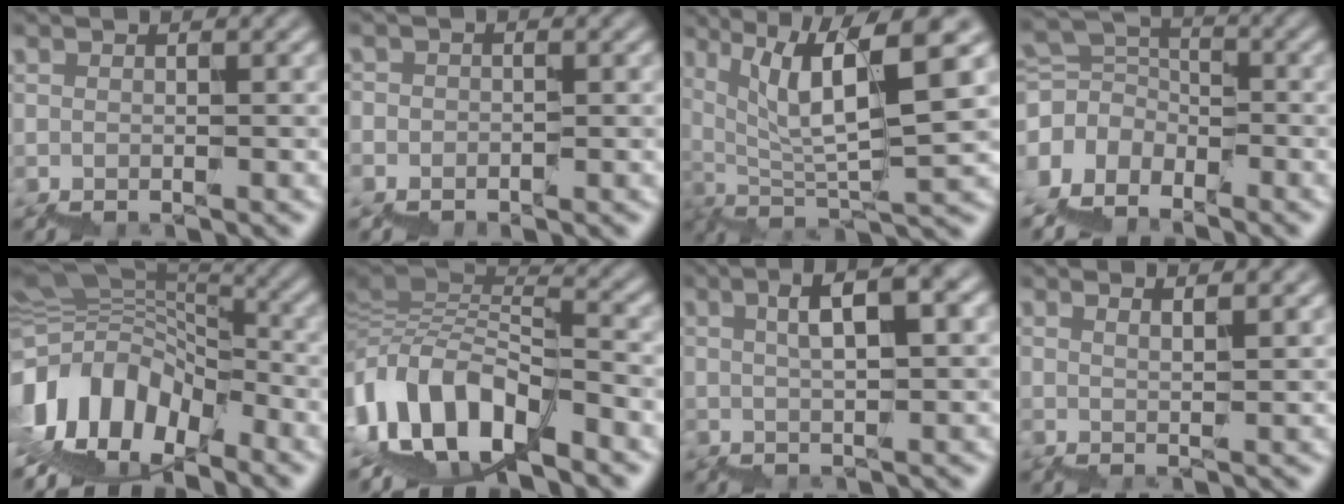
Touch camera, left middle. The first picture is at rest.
{"total": 0.9, "force": [-0.3, 0.0, -0.8], "torque": [0.003, 0.008, -0.008]}
{"total": 8.3, "force": [4.5, 1.6, 6.7], "torque": [-0.100, 0.020, 0.081]}
{"total": 4.6, "force": [-2.9, 3.1, 1.6], "torque": [-0.041, 0.011, -0.063]}
{"total": 9.8, "force": [-3.6, 6.3, 6.6], "torque": [-0.132, 0.030, -0.073]}
{"total": 9.5, "force": [-4.4, 4.7, 7.0], "torque": [-0.129, 0.024, -0.080]}
{"total": 4.8, "force": [2.4, 1.0, 4.0], "torque": [-0.053, 0.021, 0.040]}
{"total": 3.1, "force": [2.3, 0.8, 2.0], "torque": [-0.006, 0.019, 0.031]}